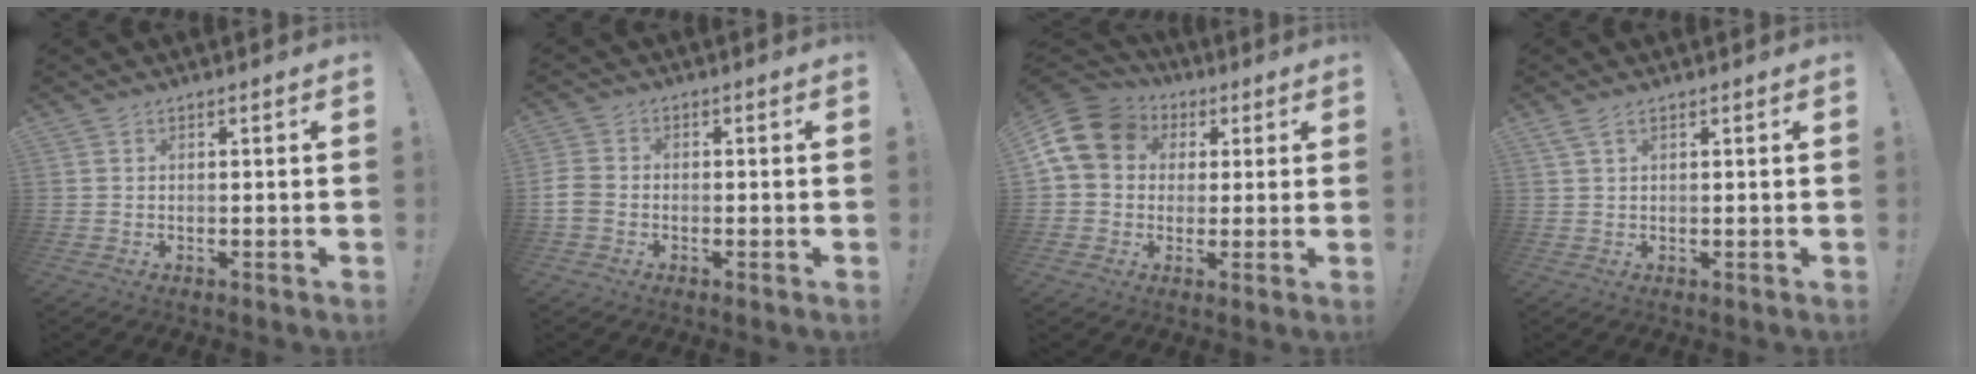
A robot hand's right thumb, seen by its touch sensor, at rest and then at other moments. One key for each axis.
{"total": 4.1, "fx": -1.4, "fy": 3.1, "fz": 2.3, "tx": -0.053, "ty": 0.006, "tz": -0.026}
{"total": 13.4, "fx": 3.4, "fy": 10.9, "fz": 7.0, "tx": -0.114, "ty": -0.005, "tz": 0.069}
{"total": 2.4, "fx": 1.4, "fy": 1.0, "fz": 1.7, "tx": -0.028, "ty": -0.001, "tz": 0.026}